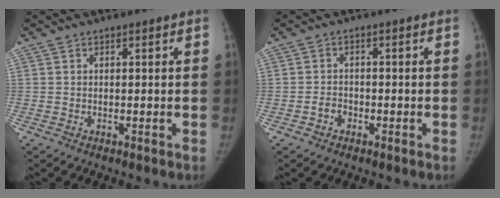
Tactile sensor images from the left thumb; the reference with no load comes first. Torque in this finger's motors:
{"motor_torque": [-0.37, 0.22, 0.47, 0.26, 0.07]}